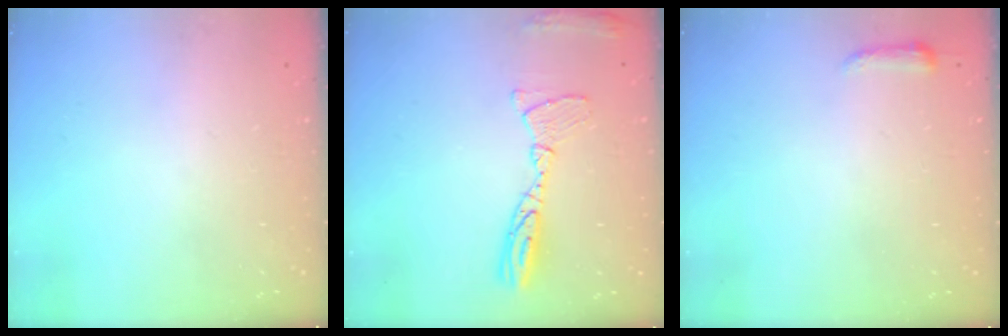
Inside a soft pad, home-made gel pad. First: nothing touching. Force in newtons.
{"total": 11.3, "press": 11.3, "slide": 1.0}
{"total": 3.3, "press": 3.2, "slide": 0.8}